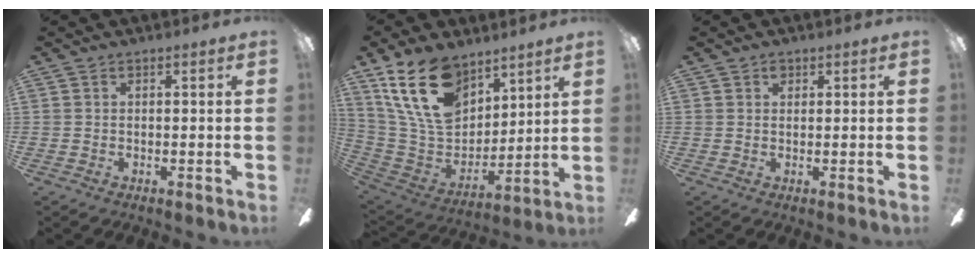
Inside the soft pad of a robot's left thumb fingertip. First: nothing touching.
{"total": 20.5, "force": [12.5, 11.9, 11.0], "torque": [-0.241, -0.050, 0.230]}
{"total": 1.4, "force": [0.9, 1.0, 0.6], "torque": [-0.005, 0.000, 0.014]}